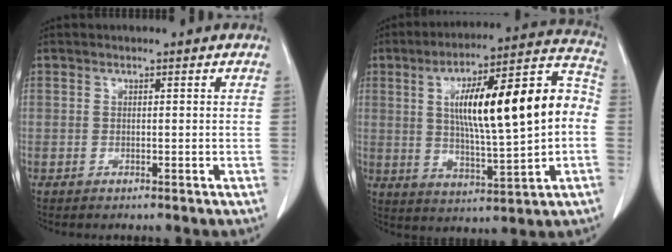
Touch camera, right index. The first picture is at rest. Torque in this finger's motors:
{"motor_torque": [2.14, 0.00, 0.56, 0.21]}